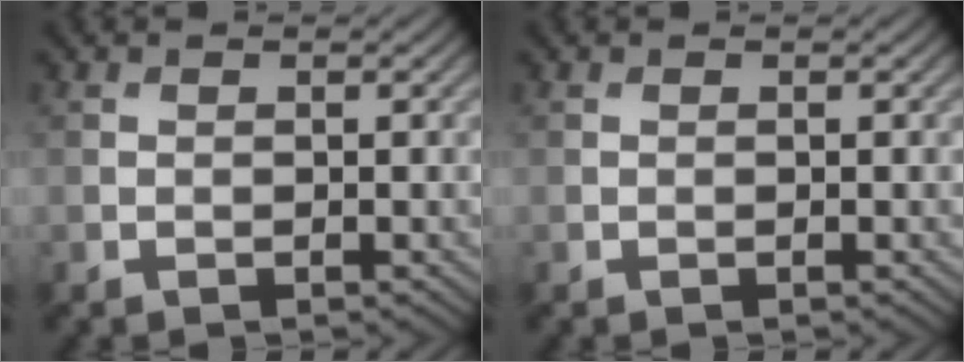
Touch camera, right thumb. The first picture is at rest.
{"total": 0.0}